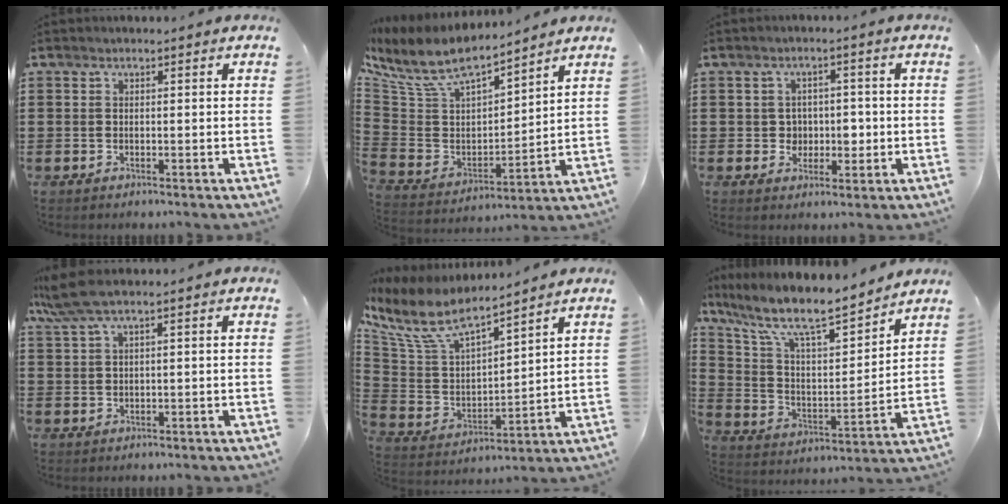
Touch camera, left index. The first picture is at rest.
{"total": 9.5, "force": [8.1, 2.8, 4.3], "torque": [-0.119, -0.052, 0.141]}
{"total": 3.6, "force": [-0.2, 3.2, 1.6], "torque": [-0.036, 0.004, -0.009]}
{"total": 4.0, "force": [2.2, 0.4, 3.3], "torque": [-0.083, 0.000, 0.034]}
{"total": 9.3, "force": [7.4, 3.0, 4.8], "torque": [-0.124, -0.038, 0.130]}
{"total": 10.6, "force": [8.8, 2.0, 5.7], "torque": [-0.149, -0.055, 0.147]}